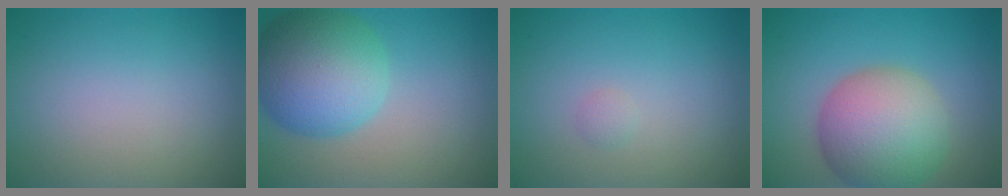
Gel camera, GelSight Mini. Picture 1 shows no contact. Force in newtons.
{"total": 9.5, "press": 9.5, "slide": 0.4}
{"total": 0.6, "press": 0.6, "slide": 0.0}
{"total": 9.0, "press": 9.0, "slide": 0.4}